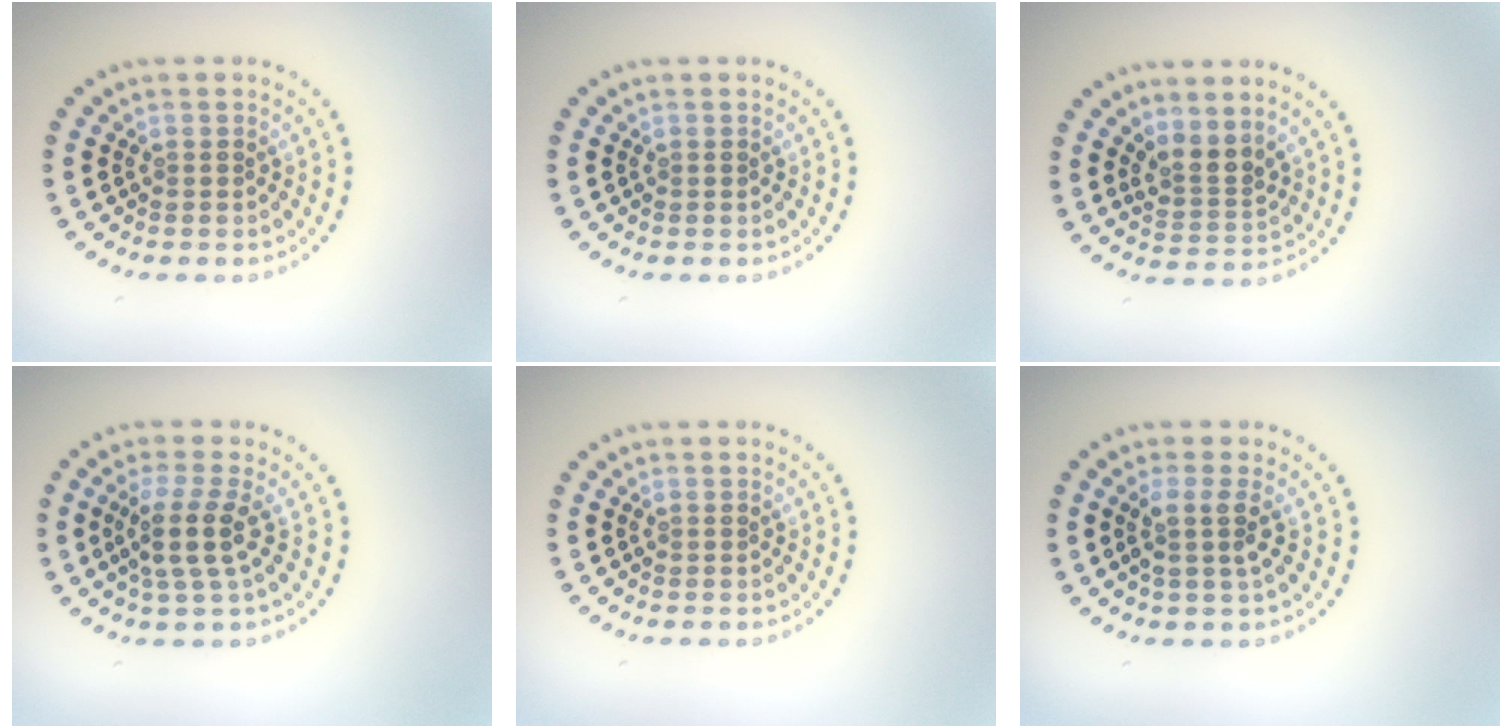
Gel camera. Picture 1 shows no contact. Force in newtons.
{"total": 0.0}
{"total": 2.6, "press": 1.9, "slide": 1.7}
{"total": 3.2, "press": 2.5, "slide": 2.0}
{"total": 0.0}
{"total": 2.0, "press": 1.6, "slide": 1.3}